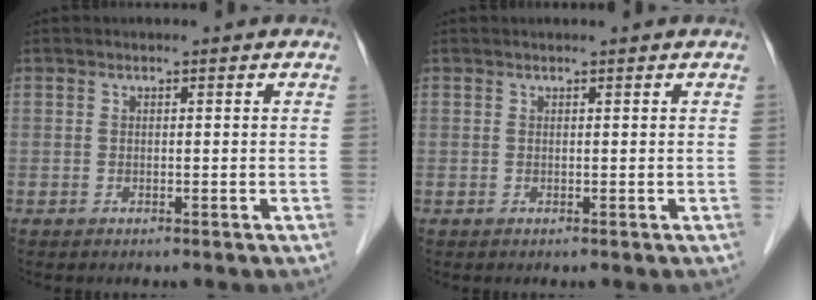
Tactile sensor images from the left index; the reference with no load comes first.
{"total": 1.0, "force": [0.9, 0.0, 0.3], "torque": [-0.006, 0.014, 0.016]}